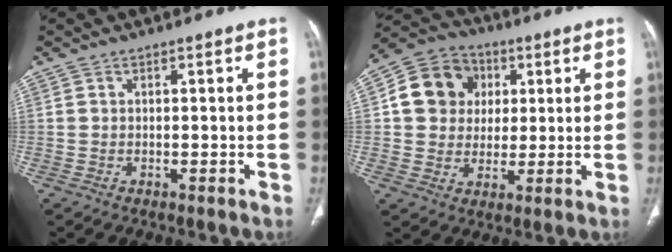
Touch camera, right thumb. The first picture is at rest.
{"total": 12.6, "force": [2.7, 11.1, 5.2], "torque": [-0.067, 0.006, 0.040]}